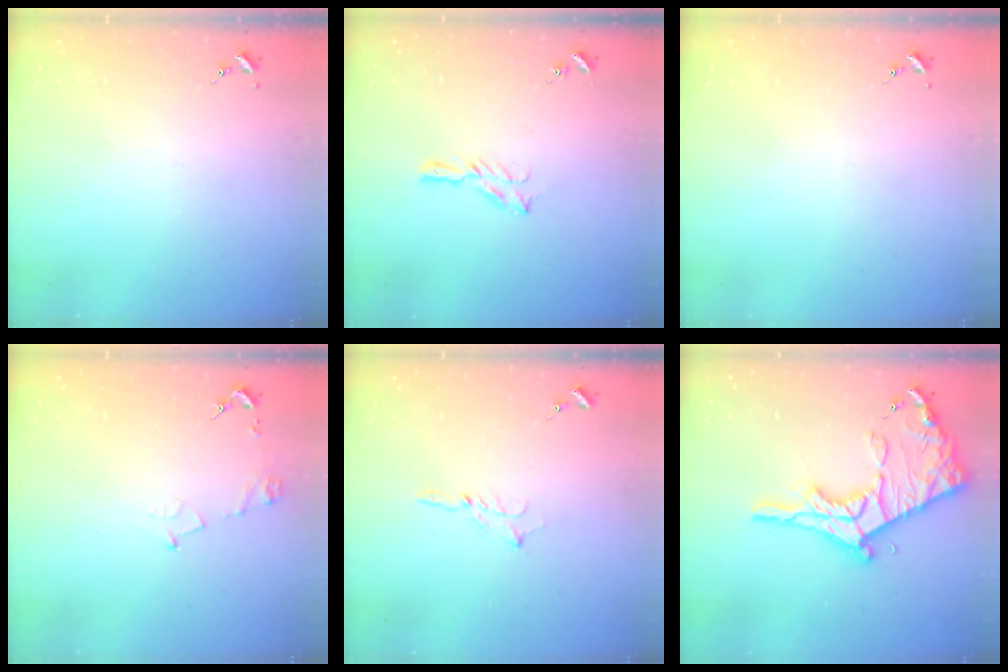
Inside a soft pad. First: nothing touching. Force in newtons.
{"total": 5.1, "press": 5.1, "slide": 0.5}
{"total": 0.0}
{"total": 6.2, "press": 6.2, "slide": 0.7}
{"total": 2.5, "press": 2.5, "slide": 0.2}
{"total": 21.0, "press": 20.9, "slide": 1.8}